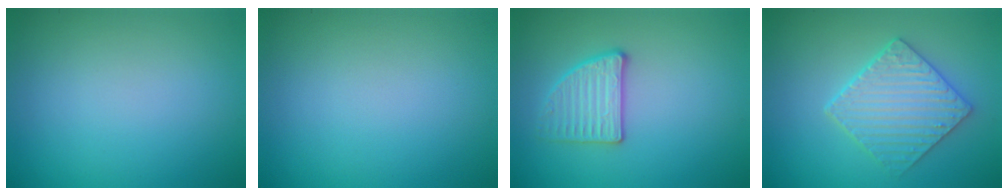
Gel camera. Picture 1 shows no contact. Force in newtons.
{"total": 0.0}
{"total": 2.8, "press": 2.7, "slide": 0.6}
{"total": 4.1, "press": 3.7, "slide": 1.7}